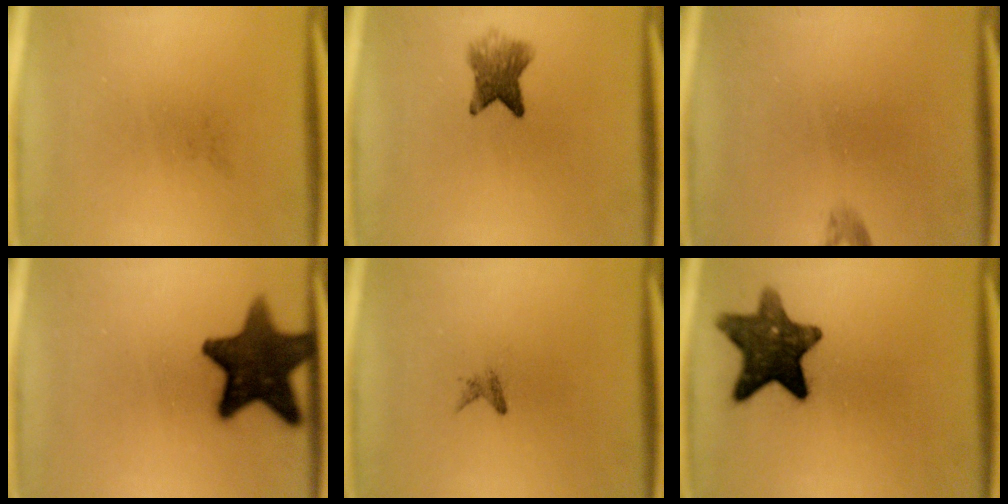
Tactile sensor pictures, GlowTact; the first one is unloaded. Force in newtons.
{"total": 4.8}
{"total": 0.9}
{"total": 14.8}
{"total": 0.9}
{"total": 12.1}